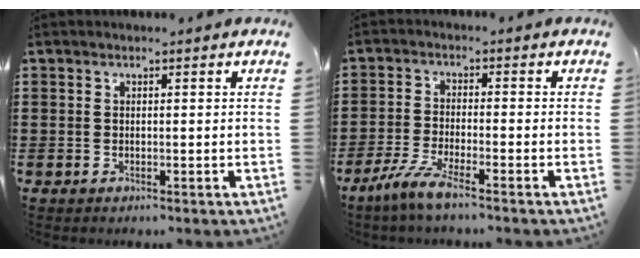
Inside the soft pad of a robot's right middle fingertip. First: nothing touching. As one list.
[{"total": 5.1, "force": [-3.8, 0.2, 3.3], "torque": [-0.088, -0.018, -0.079]}]